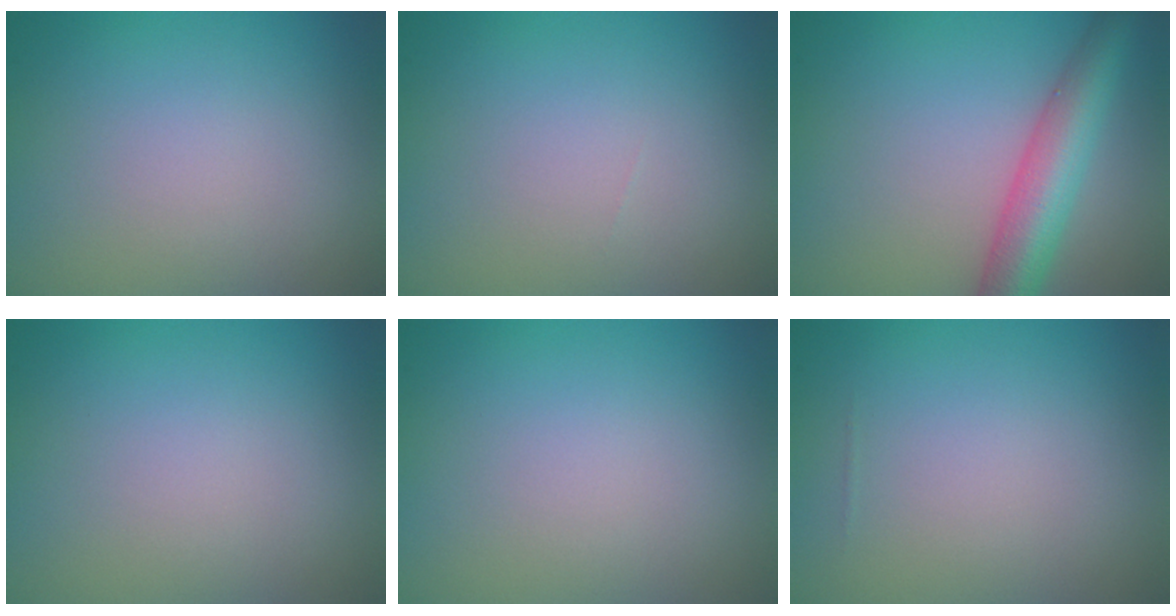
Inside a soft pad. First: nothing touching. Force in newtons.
{"total": 0.0}
{"total": 6.5, "press": 6.5, "slide": 0.2}
{"total": 0.0}
{"total": 0.0}
{"total": 0.0}